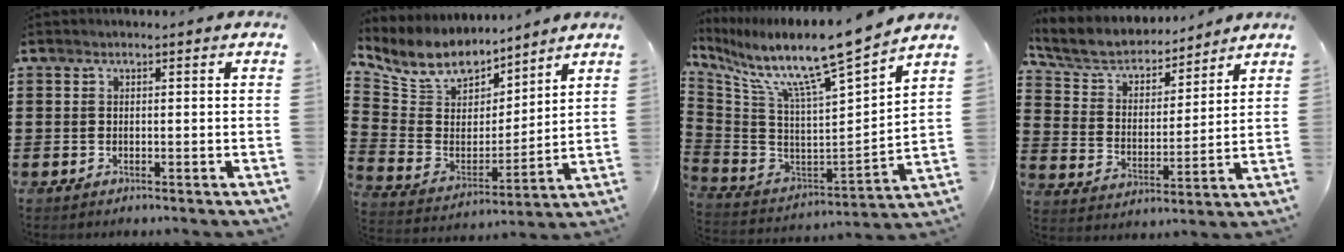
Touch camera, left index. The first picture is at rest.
{"total": 8.8, "force": [7.8, 3.7, 2.0], "torque": [-0.085, -0.046, 0.144]}
{"total": 12.0, "force": [10.0, -0.5, 6.5], "torque": [-0.148, -0.084, 0.159]}
{"total": 6.1, "force": [5.6, 1.9, 1.6], "torque": [-0.062, -0.033, 0.094]}